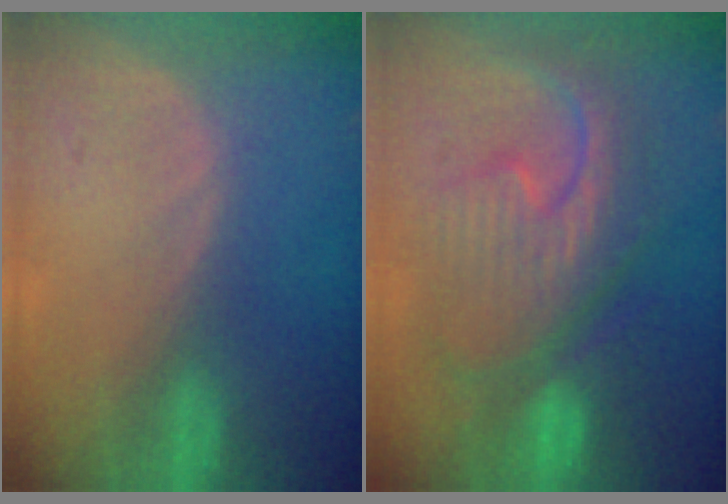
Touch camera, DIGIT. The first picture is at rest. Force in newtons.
{"total": 12.4, "press": 12.3, "slide": 1.4}